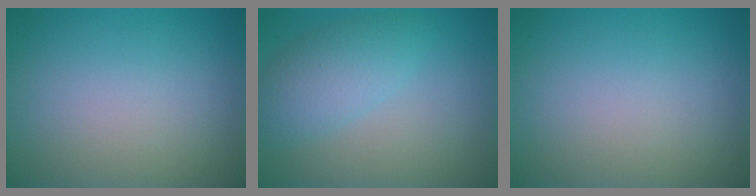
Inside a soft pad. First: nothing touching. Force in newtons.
{"total": 3.8, "press": 3.8, "slide": 0.2}
{"total": 0.0}